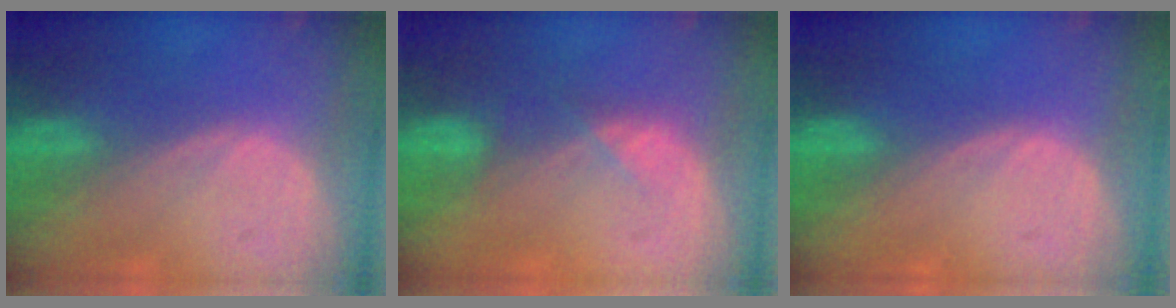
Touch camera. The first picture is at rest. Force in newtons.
{"total": 2.6, "press": 2.5, "slide": 0.8}
{"total": 0.0}